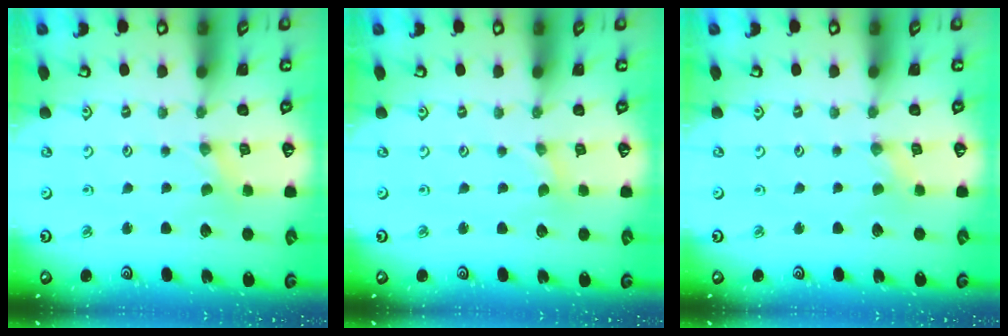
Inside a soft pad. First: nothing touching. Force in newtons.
{"total": 0.0}
{"total": 0.0}